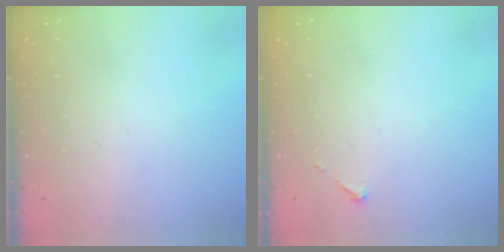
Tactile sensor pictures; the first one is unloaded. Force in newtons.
{"total": 2.6, "press": 2.6, "slide": 0.3}